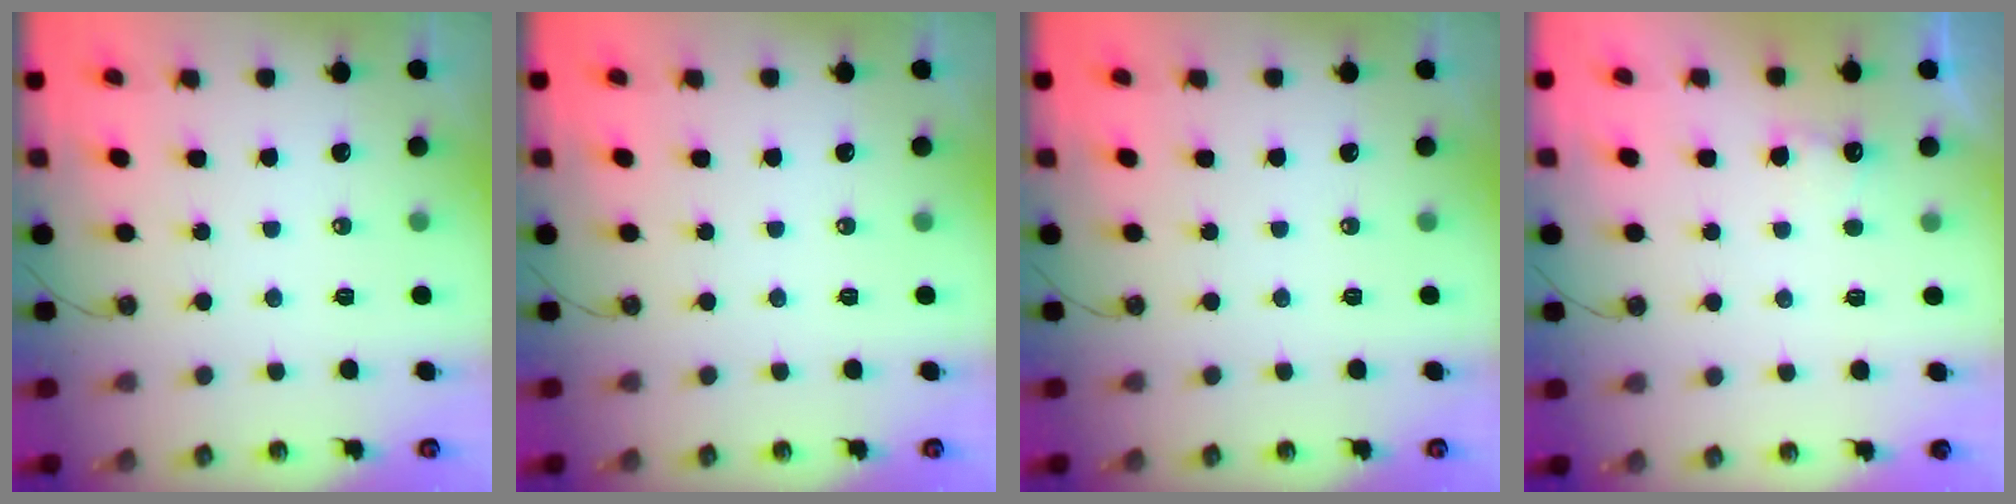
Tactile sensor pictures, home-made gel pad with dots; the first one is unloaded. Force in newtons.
{"total": 0.0}
{"total": 0.0}
{"total": 3.9, "press": 3.8, "slide": 1.0}